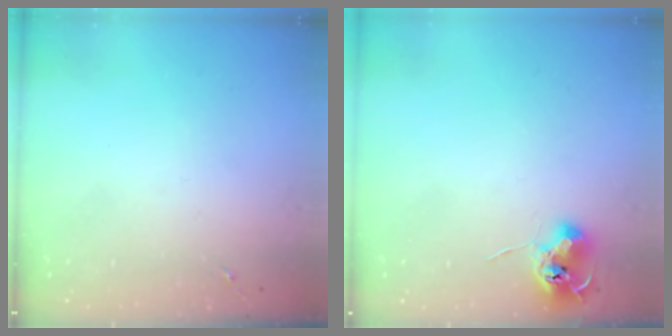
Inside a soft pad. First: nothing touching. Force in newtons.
{"total": 7.8, "press": 7.8, "slide": 0.8}